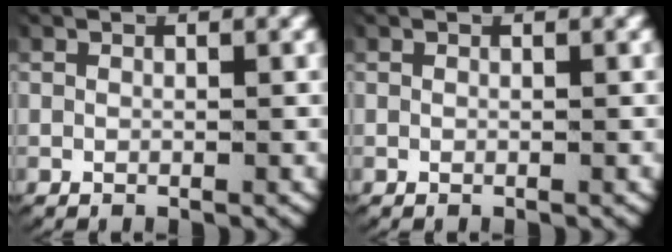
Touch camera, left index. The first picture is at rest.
{"total": 0.0}